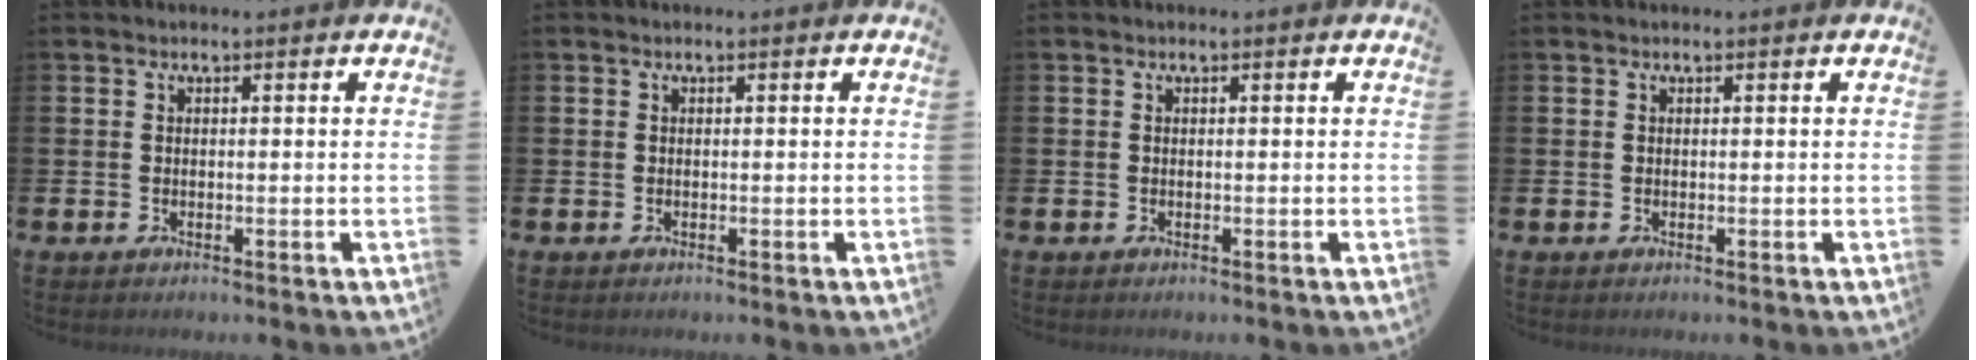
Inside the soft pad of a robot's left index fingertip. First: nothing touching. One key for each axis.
{"total": 0.0}
{"total": 0.0}
{"total": 0.0}